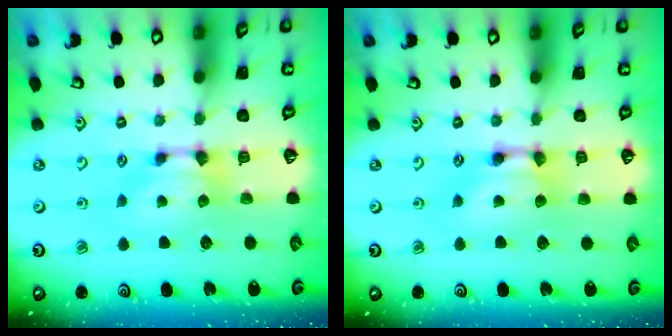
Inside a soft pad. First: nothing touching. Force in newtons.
{"total": 2.1, "press": 2.1, "slide": 0.2}